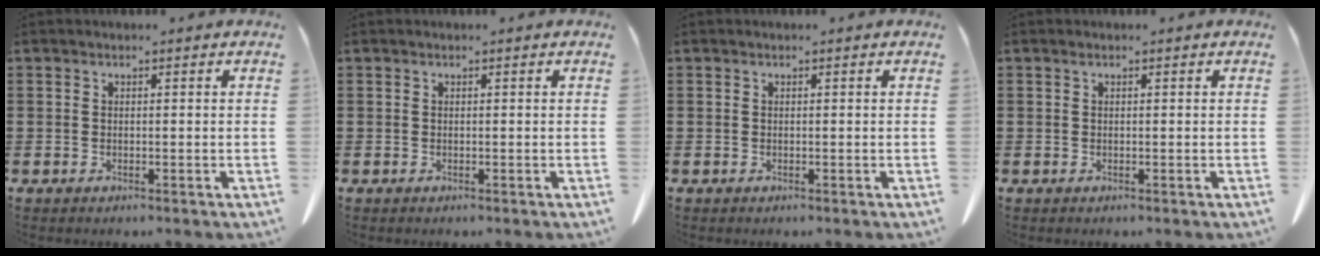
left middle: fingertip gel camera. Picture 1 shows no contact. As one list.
[{"total": 0.0}, {"total": 0.0}, {"total": 0.0}]